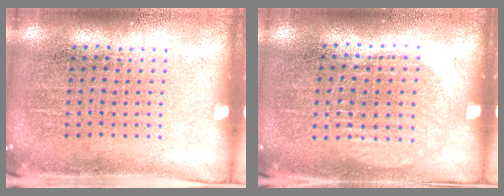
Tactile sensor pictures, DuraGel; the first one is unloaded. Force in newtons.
{"total": 1.0, "press": 0.9, "slide": 0.3}